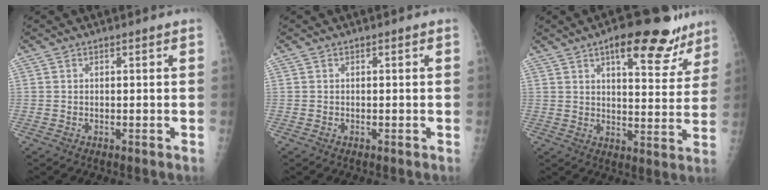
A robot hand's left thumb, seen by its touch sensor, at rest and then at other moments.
{"total": 0.0}
{"total": 15.6, "force": [9.8, 6.2, 10.4], "torque": [-0.084, -0.037, 0.133]}